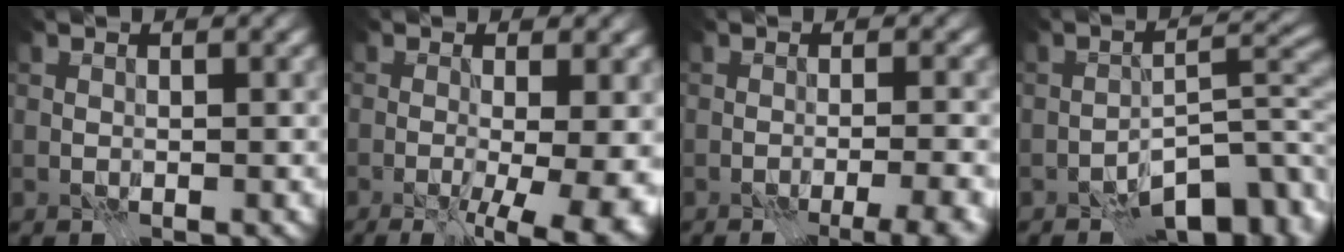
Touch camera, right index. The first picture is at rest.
{"total": 7.1, "force": [-1.9, 1.9, 6.5], "torque": [-0.060, -0.015, -0.017]}
{"total": 3.5, "force": [-2.3, 0.2, 2.6], "torque": [-0.038, -0.002, -0.034]}
{"total": 7.7, "force": [-4.7, 3.0, 5.3], "torque": [-0.062, 0.005, -0.080]}